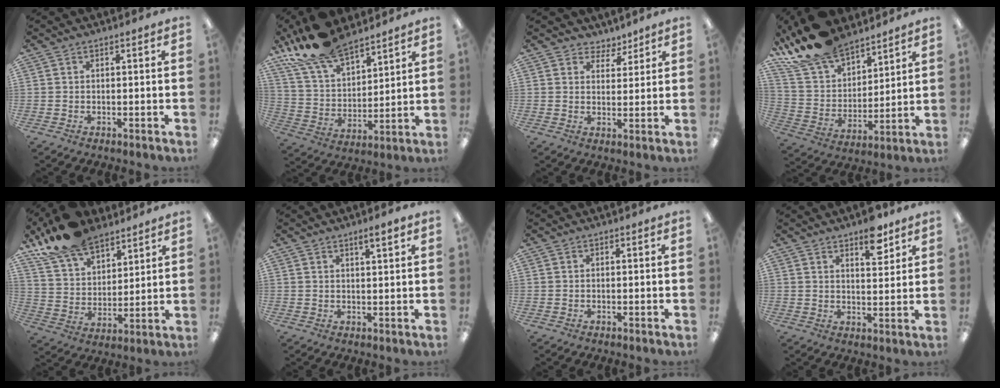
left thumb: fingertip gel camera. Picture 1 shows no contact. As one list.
[{"total": 16.9, "force": [13.8, 6.6, 7.2], "torque": [-0.160, -0.073, 0.255]}, {"total": 3.9, "force": [3.3, 1.9, 0.1], "torque": [0.003, -0.021, 0.060]}, {"total": 17.1, "force": [14.5, 7.2, 5.3], "torque": [-0.137, -0.089, 0.272]}, {"total": 15.4, "force": [12.0, 7.2, 6.3], "torque": [-0.128, -0.065, 0.226]}, {"total": 2.9, "force": [2.2, 0.5, 1.8], "torque": [-0.031, -0.003, 0.036]}, {"total": 0.0}, {"total": 7.3, "force": [5.3, 2.9, 4.2], "torque": [-0.038, -0.036, 0.085]}]